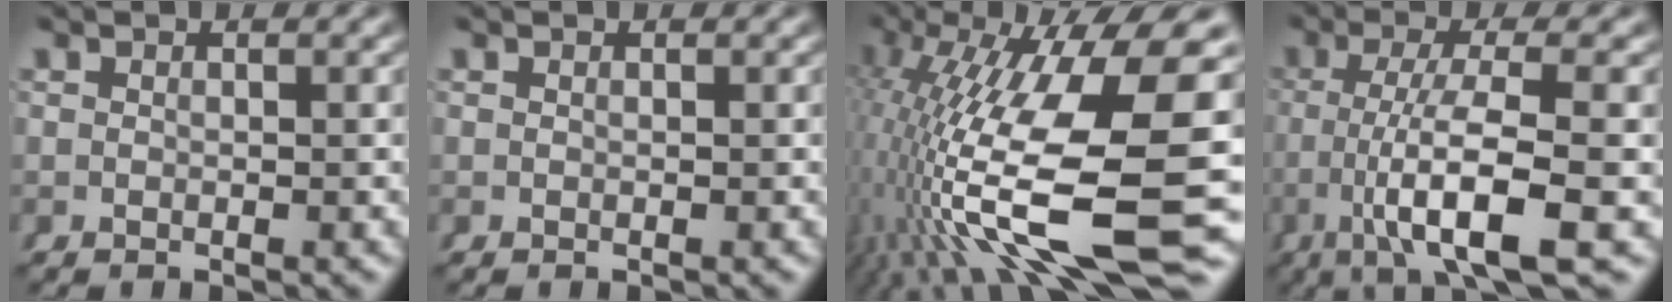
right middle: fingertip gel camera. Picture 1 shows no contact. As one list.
[{"total": 0.0}, {"total": 16.9, "force": [-4.1, 6.7, 14.9], "torque": [-0.238, -0.040, -0.034]}, {"total": 7.5, "force": [-2.4, 1.4, 6.9], "torque": [-0.124, -0.020, -0.027]}]